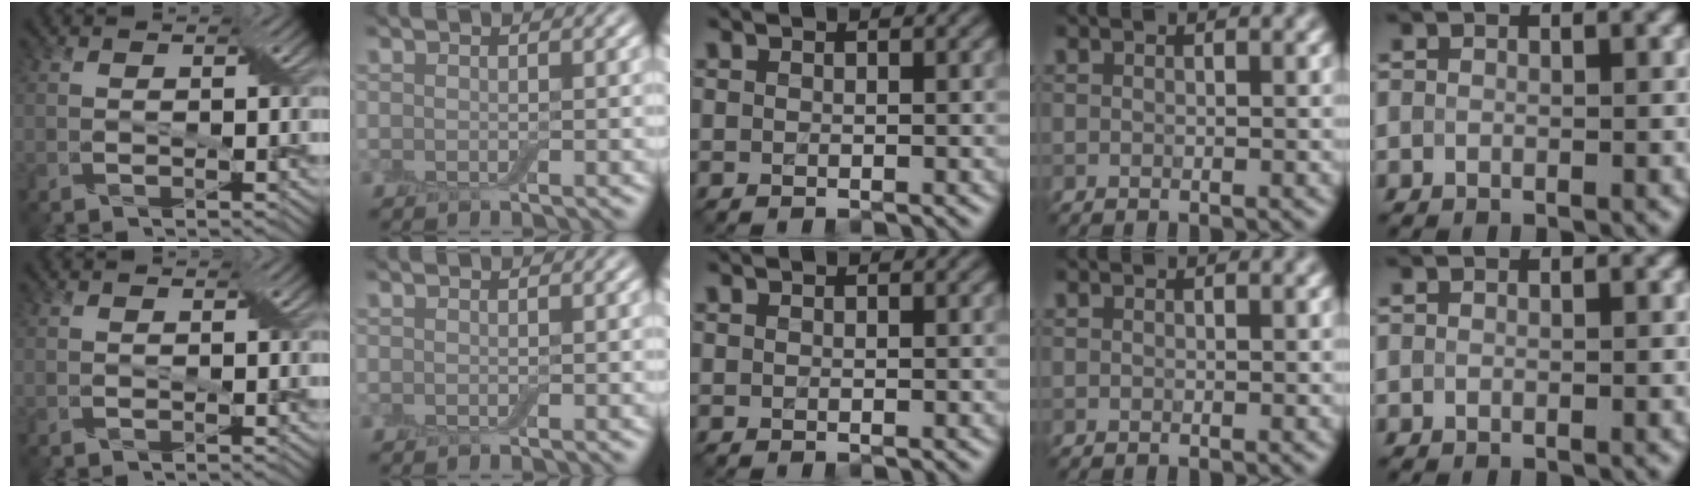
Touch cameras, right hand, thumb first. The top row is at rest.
{}